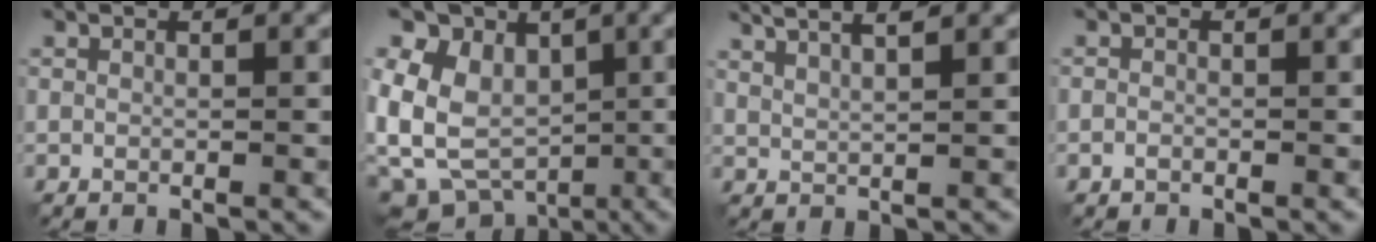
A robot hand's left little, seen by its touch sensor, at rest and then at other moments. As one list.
[{"total": 9.8, "force": [-1.0, 8.4, 5.0], "torque": [-0.102, -0.001, -0.024]}, {"total": 5.9, "force": [4.0, 1.8, 3.9], "torque": [-0.046, 0.030, 0.038]}, {"total": 0.9, "force": [-0.6, 0.7, 0.3], "torque": [-0.004, -0.003, -0.012]}]